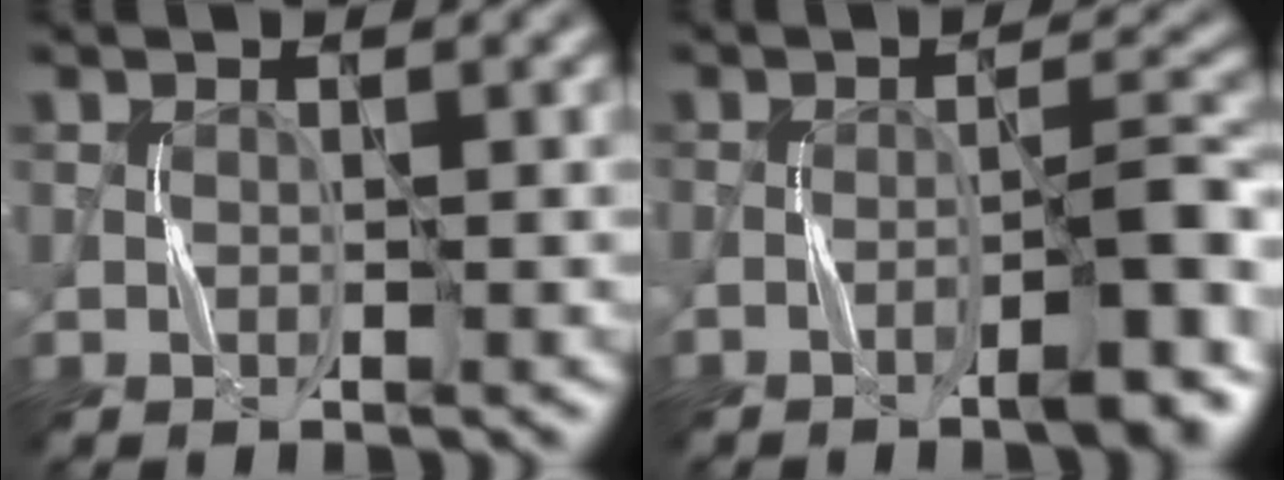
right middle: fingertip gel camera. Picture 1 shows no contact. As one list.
[{"total": 5.2, "force": [-3.3, 0.9, 3.9], "torque": [-0.045, 0.017, -0.050]}]